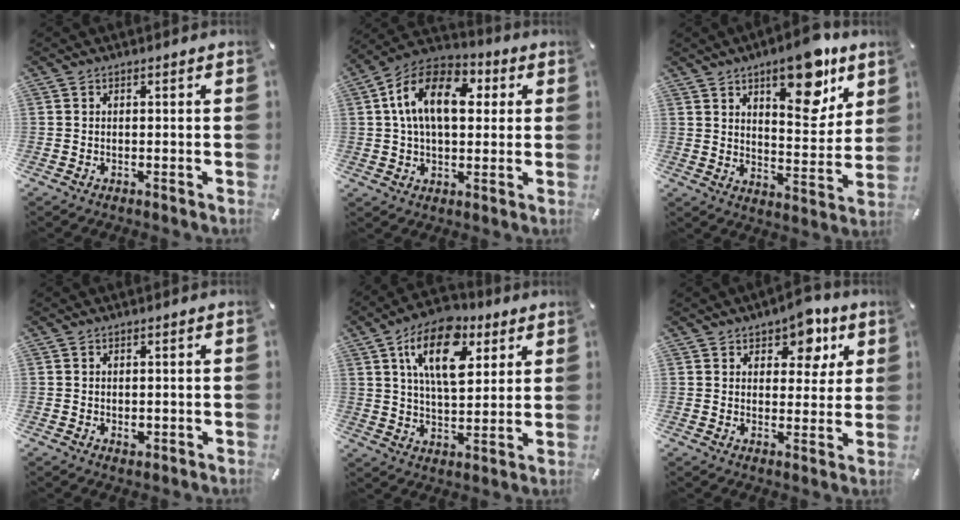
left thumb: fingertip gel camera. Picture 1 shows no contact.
{"total": 15.0, "force": [3.3, 9.5, 11.1], "torque": [-0.220, 0.007, 0.055]}
{"total": 15.1, "force": [9.5, 6.3, 9.9], "torque": [-0.116, -0.061, 0.155]}
{"total": 1.2, "force": [0.0, 0.9, 0.8], "torque": [-0.015, 0.002, 0.001]}
{"total": 16.0, "force": [7.6, 8.5, 11.2], "torque": [-0.193, -0.014, 0.132]}
{"total": 8.2, "force": [5.5, 4.9, 3.7], "torque": [-0.033, -0.037, 0.090]}